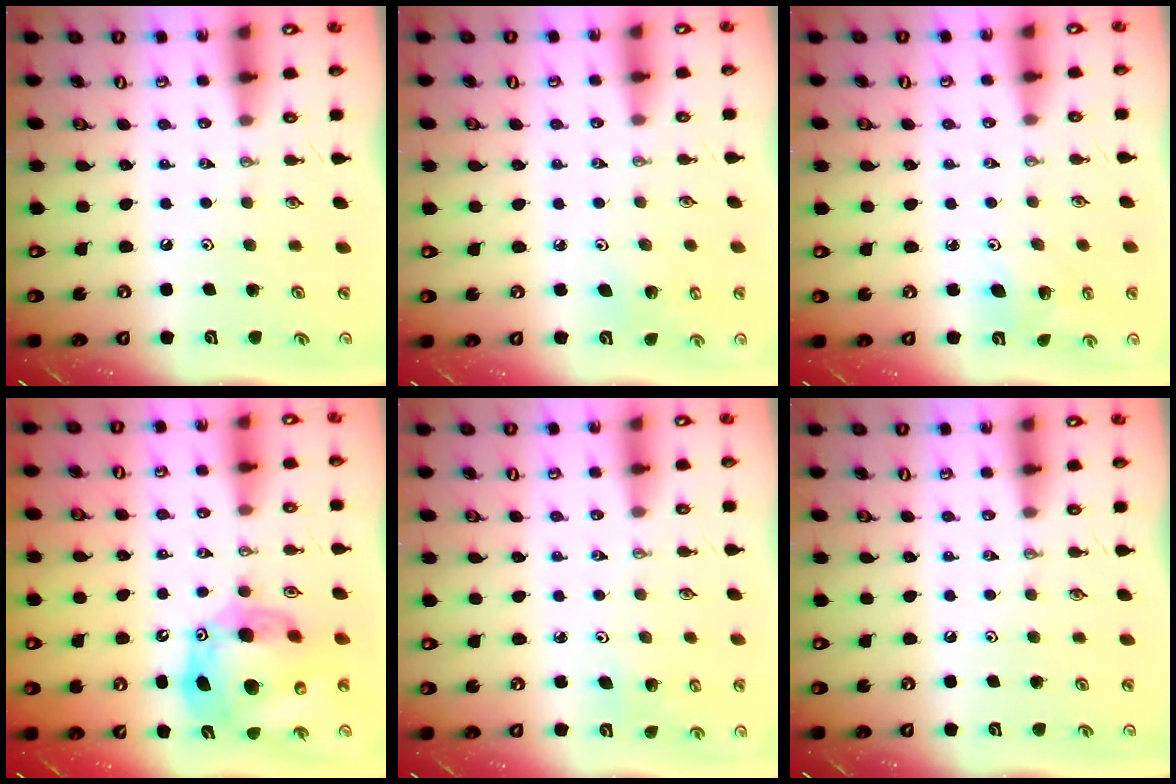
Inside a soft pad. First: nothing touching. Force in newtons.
{"total": 4.0, "press": 3.9, "slide": 0.5}
{"total": 4.3, "press": 3.9, "slide": 1.8}
{"total": 18.0, "press": 17.8, "slide": 2.2}
{"total": 3.0, "press": 2.9, "slide": 0.9}
{"total": 0.0}